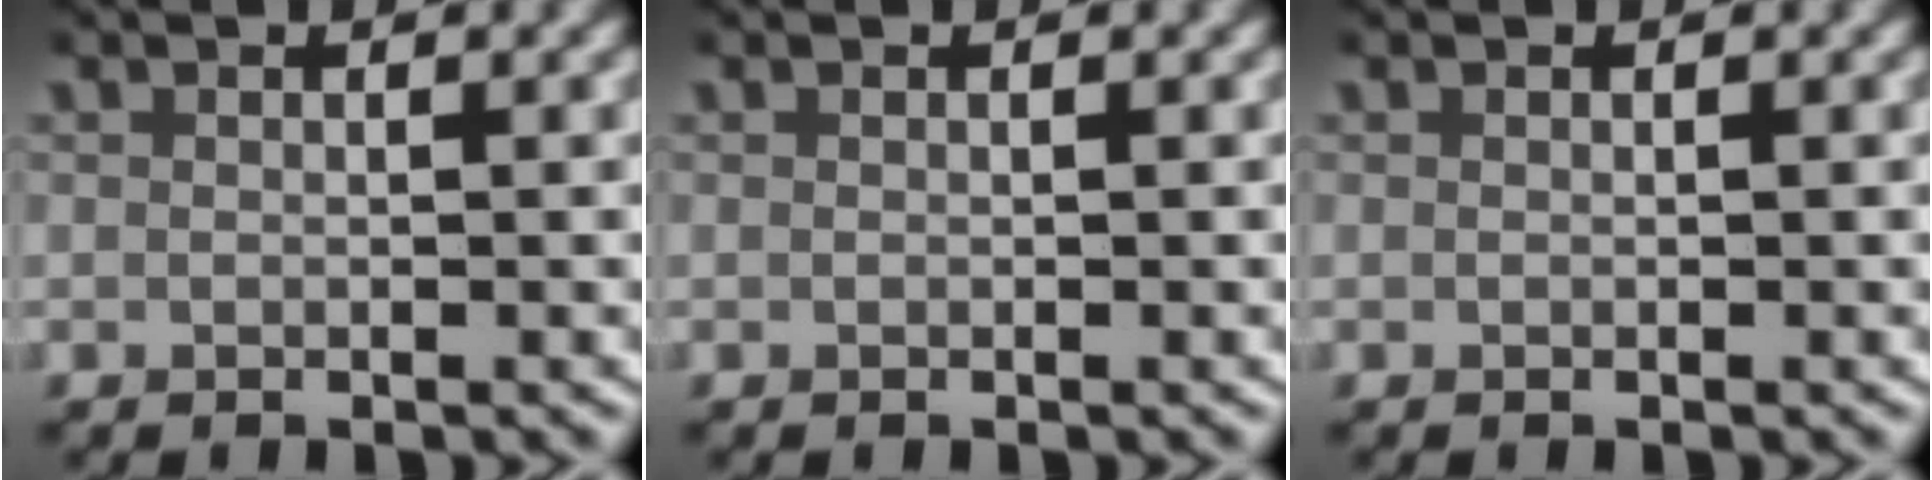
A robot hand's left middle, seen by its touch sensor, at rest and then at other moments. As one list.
[{"total": 0.0}, {"total": 0.0}]